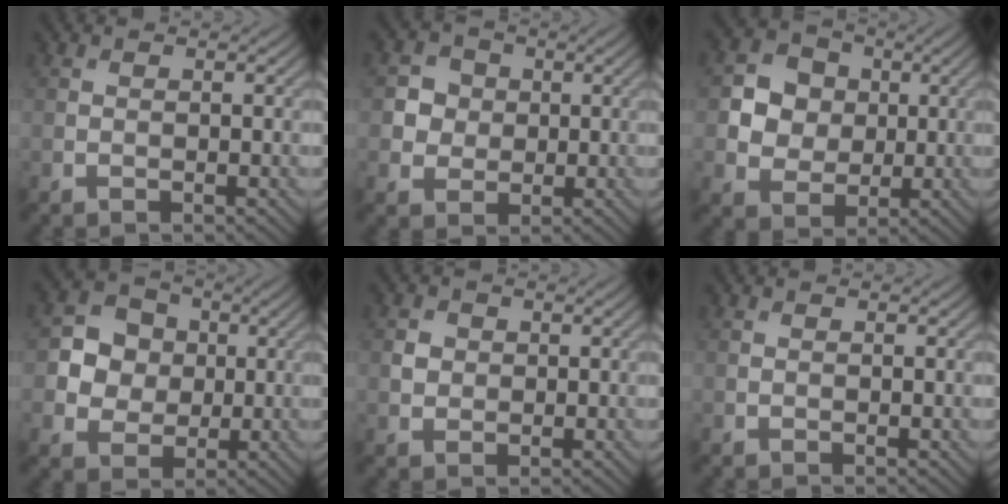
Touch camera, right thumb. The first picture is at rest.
{"total": 3.6, "force": [0.3, 3.4, 1.2], "torque": [-0.032, 0.001, -0.004]}
{"total": 6.3, "force": [0.7, 5.6, 2.8], "torque": [-0.067, 0.005, -0.002]}
{"total": 6.1, "force": [0.4, 5.6, 2.6], "torque": [-0.059, 0.006, -0.009]}
{"total": 1.7, "force": [0.2, 1.6, 0.5], "torque": [-0.012, -0.004, 0.003]}
{"total": 0.0}